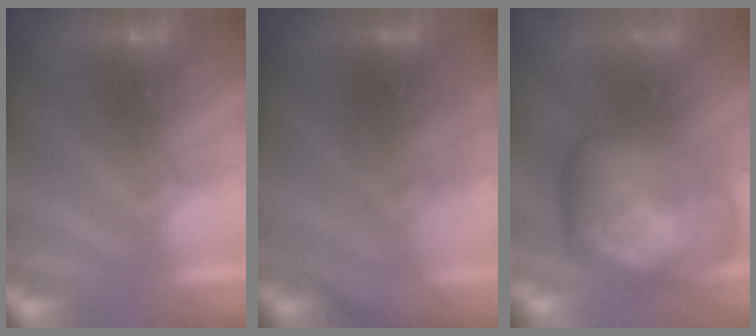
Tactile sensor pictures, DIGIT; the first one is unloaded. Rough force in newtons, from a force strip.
{"total": 2.8}
{"total": 7.7}